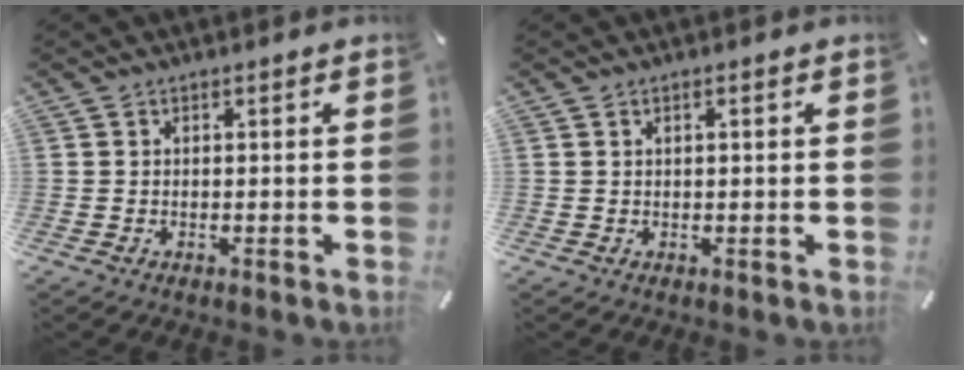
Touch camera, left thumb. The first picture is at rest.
{"total": 0.9, "force": [0.3, 0.2, 0.8], "torque": [-0.015, 0.002, 0.004]}